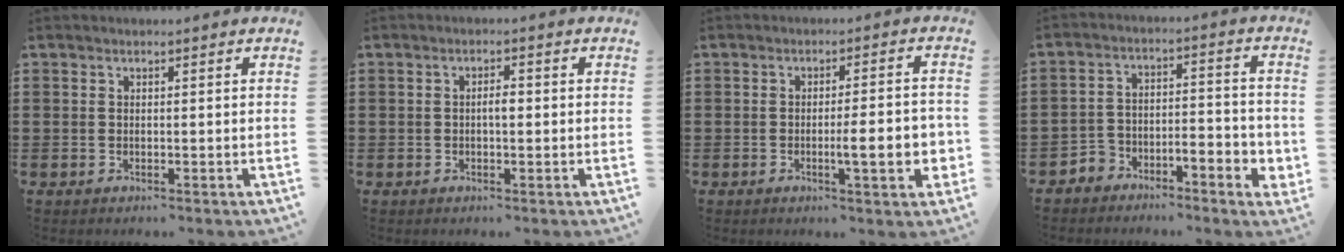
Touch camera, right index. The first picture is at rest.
{"total": 1.9, "force": [-0.1, 0.7, 1.8], "torque": [-0.033, 0.002, -0.003]}
{"total": 7.1, "force": [-1.6, 1.2, 6.8], "torque": [-0.091, -0.009, -0.028]}
{"total": 4.2, "force": [-3.8, 1.5, 1.1], "torque": [-0.022, 0.006, -0.078]}